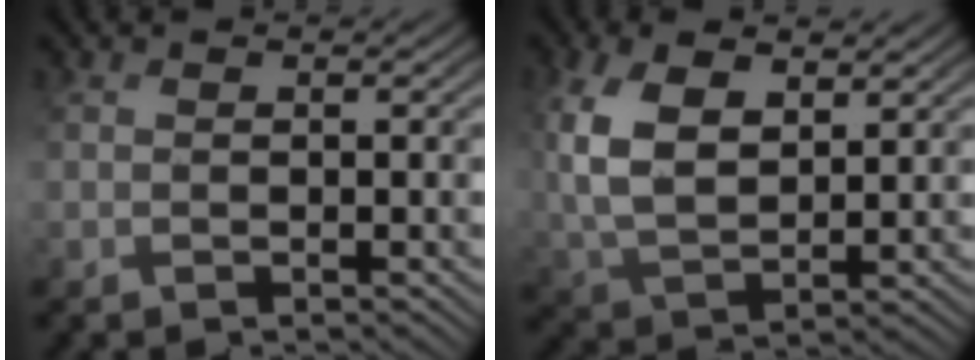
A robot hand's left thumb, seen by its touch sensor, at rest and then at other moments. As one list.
[{"total": 7.8, "force": [3.6, 4.0, 5.7], "torque": [-0.149, 0.008, 0.073]}]